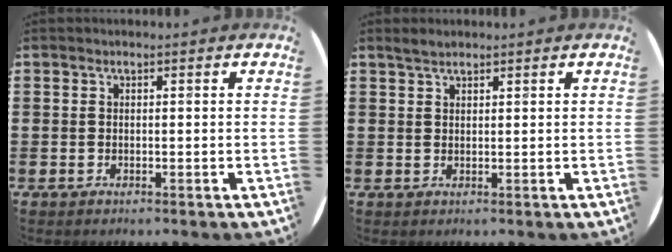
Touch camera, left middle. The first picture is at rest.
{"total": 1.4, "force": [1.3, 0.3, 0.4], "torque": [-0.010, 0.004, 0.024]}